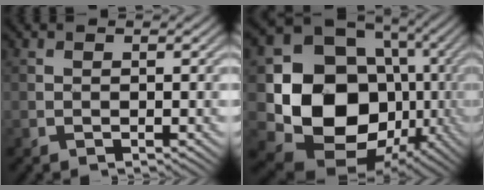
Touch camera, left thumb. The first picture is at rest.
{"total": 16.8, "force": [-1.4, 13.7, 9.5], "torque": [-0.184, -0.052, -0.014]}